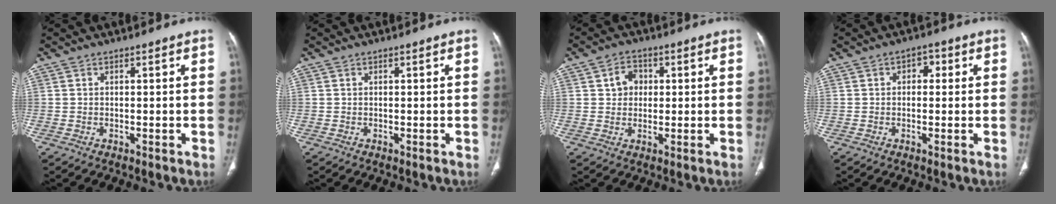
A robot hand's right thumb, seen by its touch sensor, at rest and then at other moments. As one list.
[{"total": 0.0}, {"total": 4.4, "force": [1.0, 3.7, 2.2], "torque": [-0.015, 0.005, 0.013]}, {"total": 2.9, "force": [0.7, 2.0, 2.0], "torque": [-0.011, 0.007, 0.004]}]